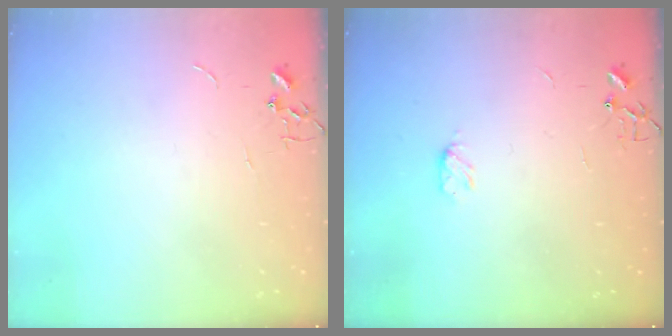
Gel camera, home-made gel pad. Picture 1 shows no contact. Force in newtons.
{"total": 3.9, "press": 3.8, "slide": 0.6}